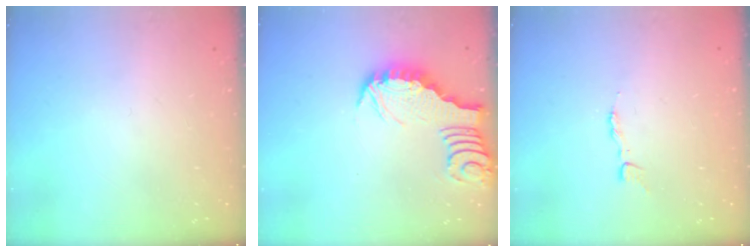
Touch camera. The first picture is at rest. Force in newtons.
{"total": 3.0, "press": 2.9, "slide": 0.3}
{"total": 3.2, "press": 3.2, "slide": 0.3}